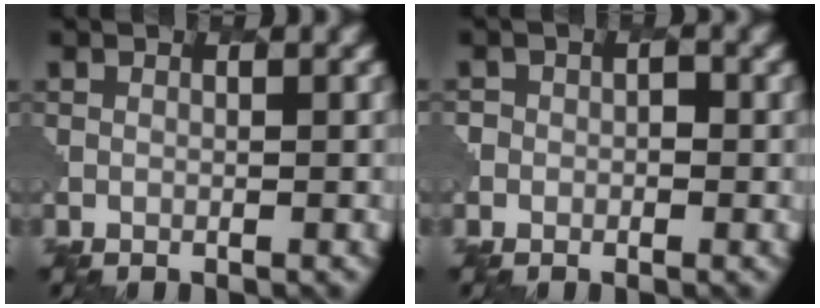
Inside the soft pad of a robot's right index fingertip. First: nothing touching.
{"total": 1.4, "force": [-0.4, 1.4, 0.1], "torque": [0.011, 0.004, -0.011]}